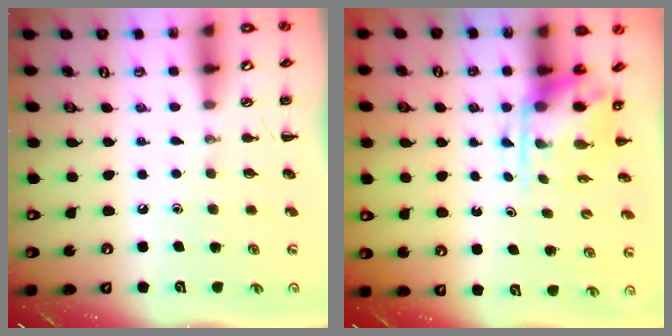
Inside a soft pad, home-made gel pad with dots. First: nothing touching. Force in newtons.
{"total": 3.9, "press": 3.9, "slide": 0.6}